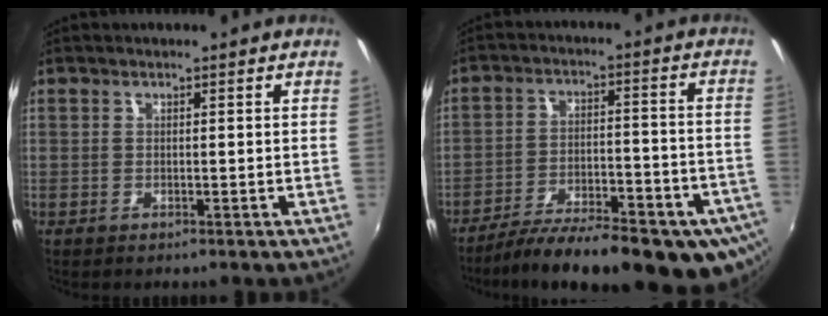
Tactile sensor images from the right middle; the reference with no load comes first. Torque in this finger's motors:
{"motor_torque": [1.14, -0.99, 0.66, 0.11]}